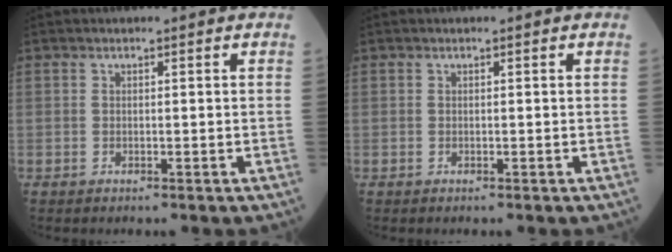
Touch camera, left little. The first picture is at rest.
{"total": 0.0}